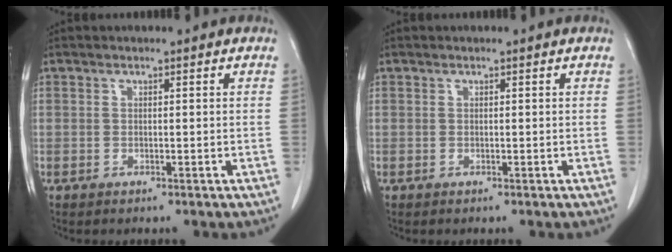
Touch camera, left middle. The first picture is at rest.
{"total": 0.0}